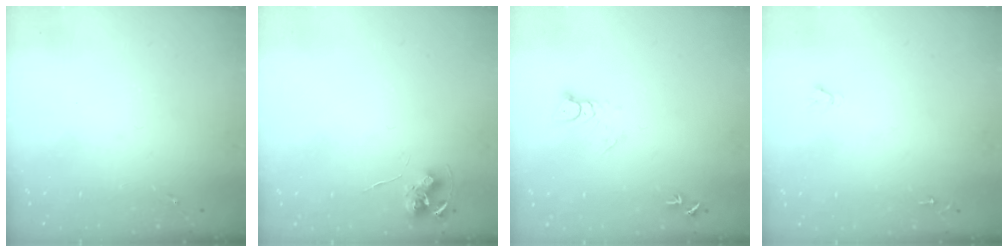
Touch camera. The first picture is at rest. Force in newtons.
{"total": 7.9, "press": 7.9, "slide": 0.5}
{"total": 4.7, "press": 4.7, "slide": 0.2}
{"total": 1.8, "press": 1.8, "slide": 0.1}